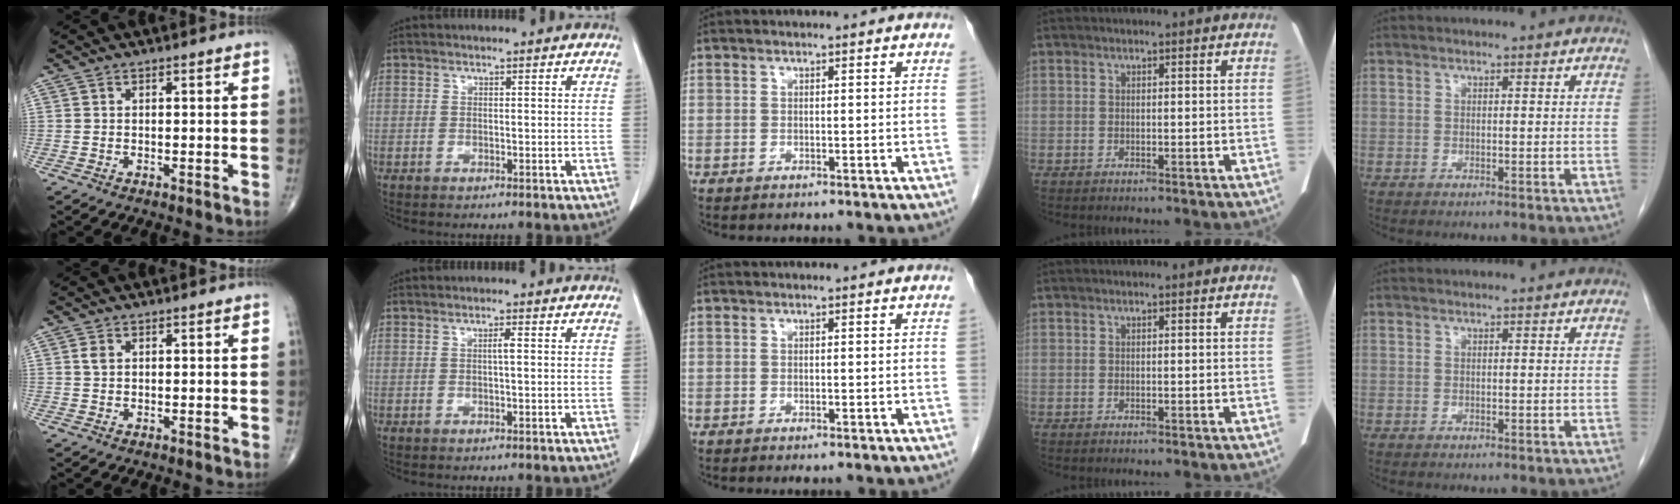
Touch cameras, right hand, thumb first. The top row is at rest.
{"thumb": {"total": 1.4, "force": [0.4, 0.9, 1.0], "torque": [-0.019, 0.002, 0.010]}, "index": {"total": 1.2, "force": [0.1, 0.0, 1.2], "torque": [-0.023, 0.003, 0.001]}}